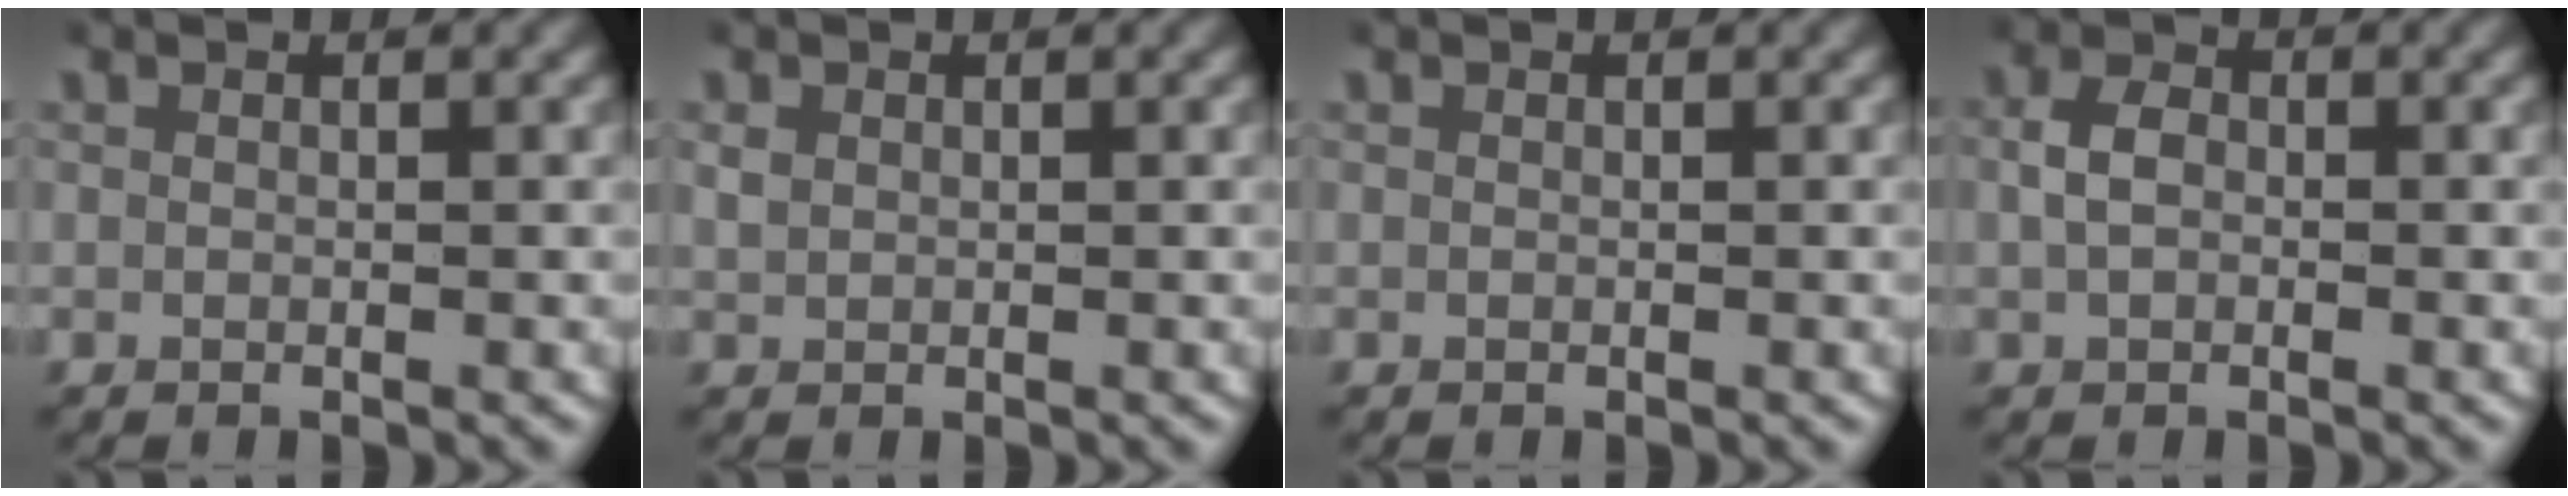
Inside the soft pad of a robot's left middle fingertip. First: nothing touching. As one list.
[{"total": 1.0, "force": [0.3, 0.9, 0.5], "torque": [-0.012, 0.002, 0.011]}, {"total": 0.0}, {"total": 2.4, "force": [-0.2, 1.8, 1.6], "torque": [-0.038, 0.002, -0.003]}]